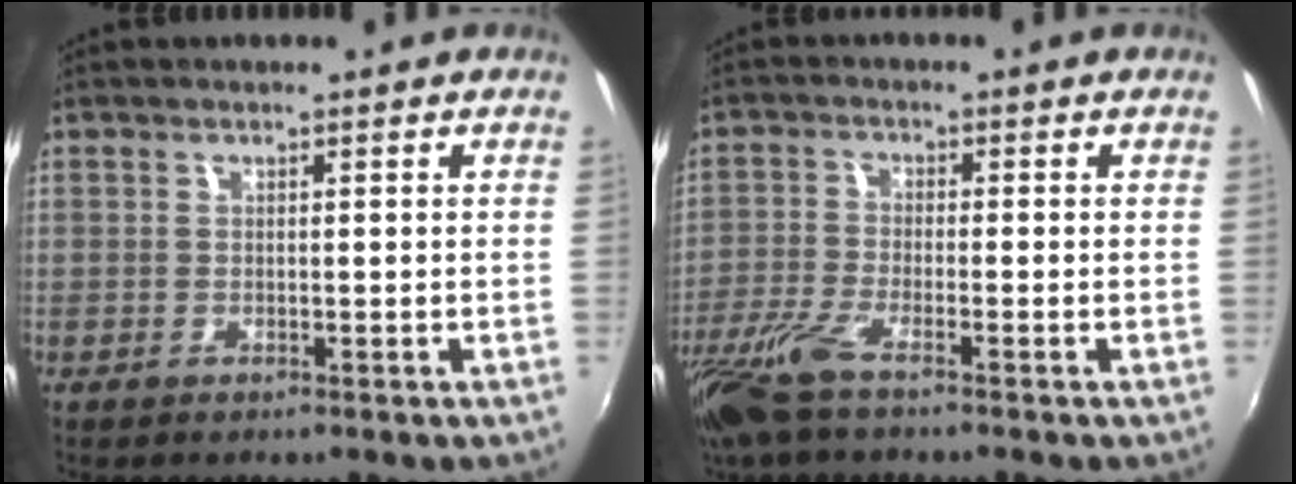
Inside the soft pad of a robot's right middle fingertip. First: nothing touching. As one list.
[{"total": 7.8, "force": [-5.6, 1.3, 5.3], "torque": [-0.131, -0.022, -0.114]}]